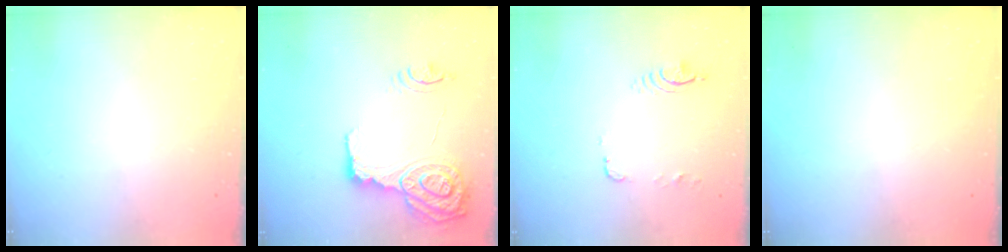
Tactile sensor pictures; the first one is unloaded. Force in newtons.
{"total": 16.0, "press": 15.9, "slide": 1.2}
{"total": 6.7, "press": 6.7, "slide": 0.5}
{"total": 0.0}